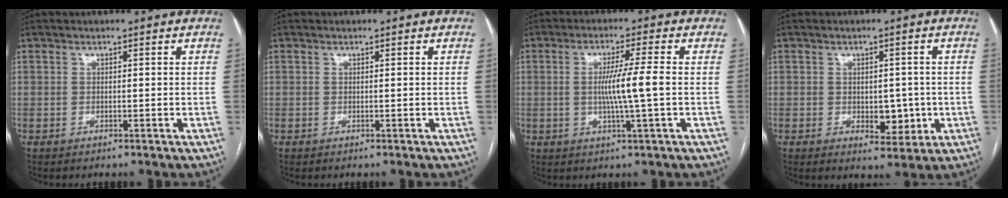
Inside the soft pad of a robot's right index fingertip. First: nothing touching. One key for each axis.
{"total": 0.0}
{"total": 6.6, "fx": -0.2, "fy": -0.8, "fz": 6.6, "tx": -0.118, "ty": -0.004, "tz": -0.004}
{"total": 5.0, "fx": -0.7, "fy": 2.9, "fz": 4.0, "tx": -0.045, "ty": 0.002, "tz": 0.001}